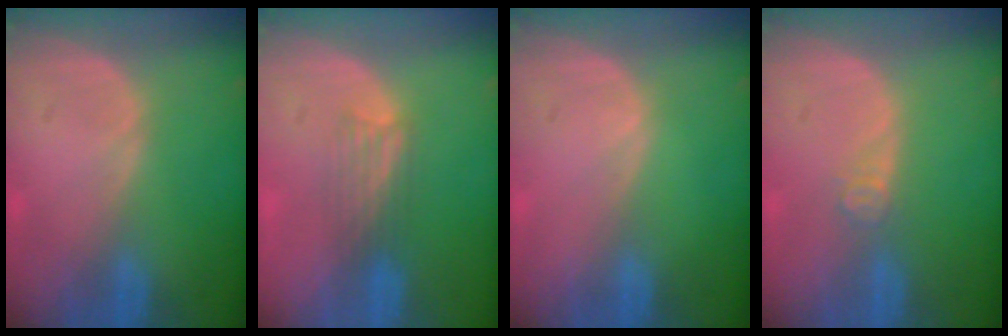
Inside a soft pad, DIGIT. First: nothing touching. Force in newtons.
{"total": 3.1, "press": 2.9, "slide": 1.1}
{"total": 0.0}
{"total": 2.0, "press": 1.6, "slide": 1.1}